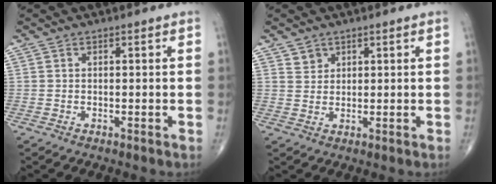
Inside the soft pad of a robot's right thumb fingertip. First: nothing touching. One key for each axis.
{"total": 2.2, "fx": 1.5, "fy": 1.6, "fz": 0.2, "tx": 0.016, "ty": -0.010, "tz": 0.021}